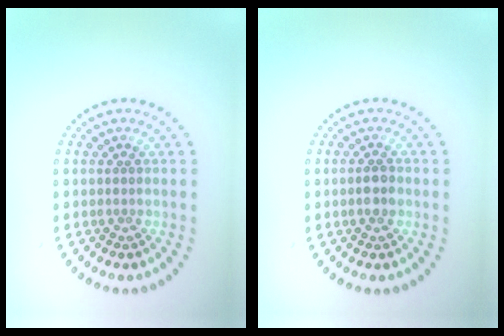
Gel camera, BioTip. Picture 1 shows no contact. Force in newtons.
{"total": 1.4, "press": 1.4, "slide": 0.2}